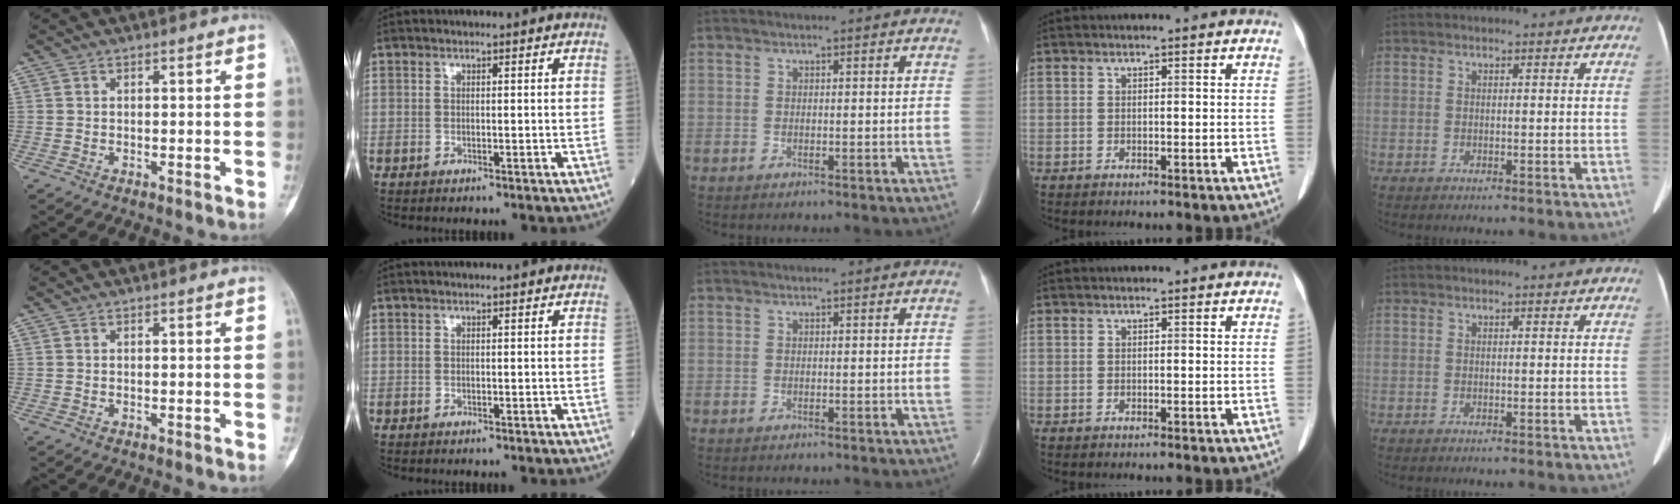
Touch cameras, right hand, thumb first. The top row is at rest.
{}